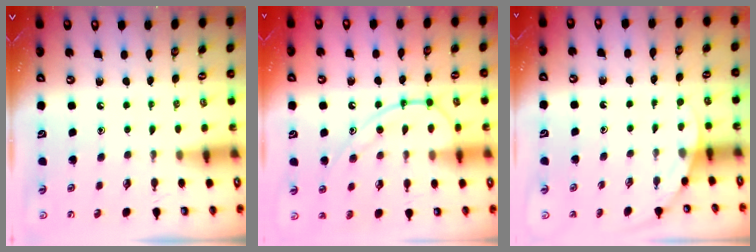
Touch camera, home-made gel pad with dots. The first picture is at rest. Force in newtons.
{"total": 12.3, "press": 12.3, "slide": 0.8}
{"total": 2.6, "press": 2.6, "slide": 0.1}